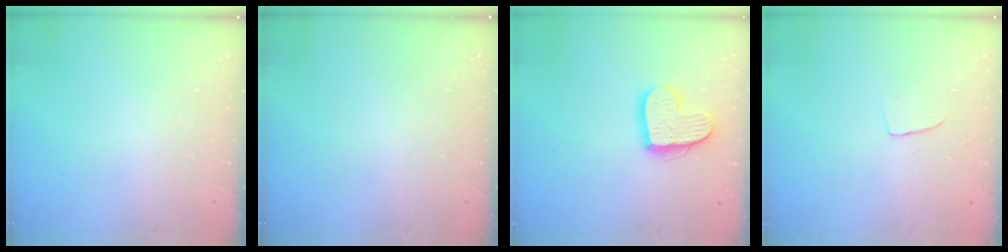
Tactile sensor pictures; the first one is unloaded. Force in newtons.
{"total": 0.0}
{"total": 14.1, "press": 14.0, "slide": 1.1}
{"total": 2.9, "press": 2.9, "slide": 0.2}